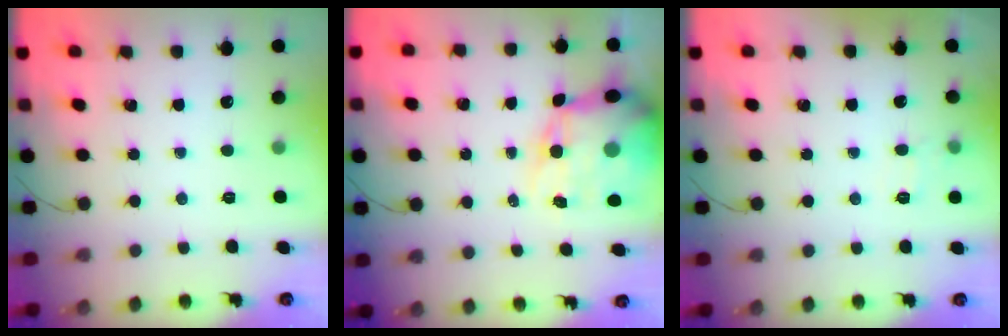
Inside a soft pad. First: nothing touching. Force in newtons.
{"total": 14.1, "press": 13.6, "slide": 3.4}
{"total": 7.1, "press": 6.9, "slide": 1.6}